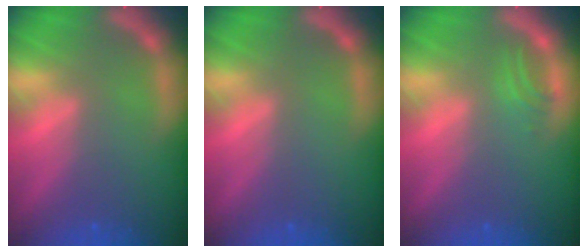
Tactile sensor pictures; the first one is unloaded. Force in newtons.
{"total": 0.0}
{"total": 1.5}